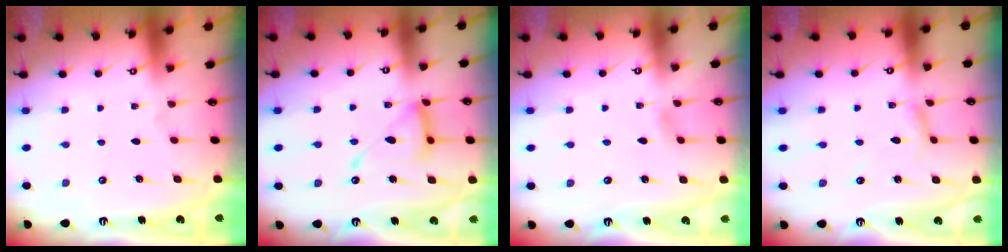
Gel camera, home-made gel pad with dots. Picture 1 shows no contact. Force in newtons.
{"total": 13.2, "press": 13.1, "slide": 1.2}
{"total": 2.4, "press": 2.4, "slide": 0.4}
{"total": 2.3, "press": 2.3, "slide": 0.1}